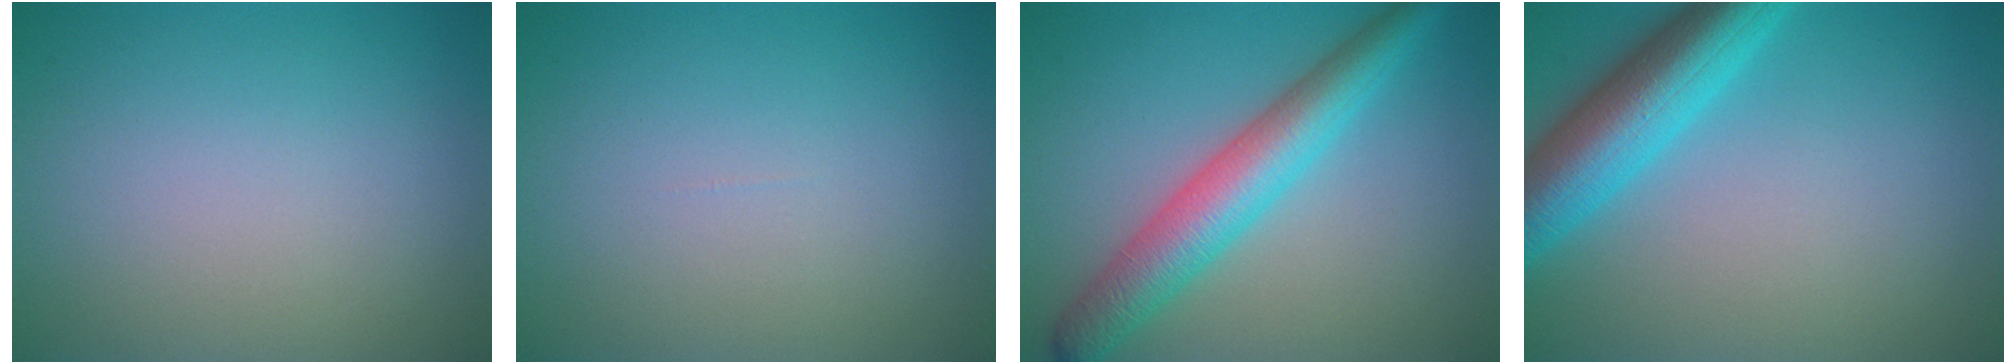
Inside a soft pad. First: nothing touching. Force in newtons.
{"total": 0.0}
{"total": 6.1, "press": 6.1, "slide": 0.1}
{"total": 7.2, "press": 7.2, "slide": 0.2}